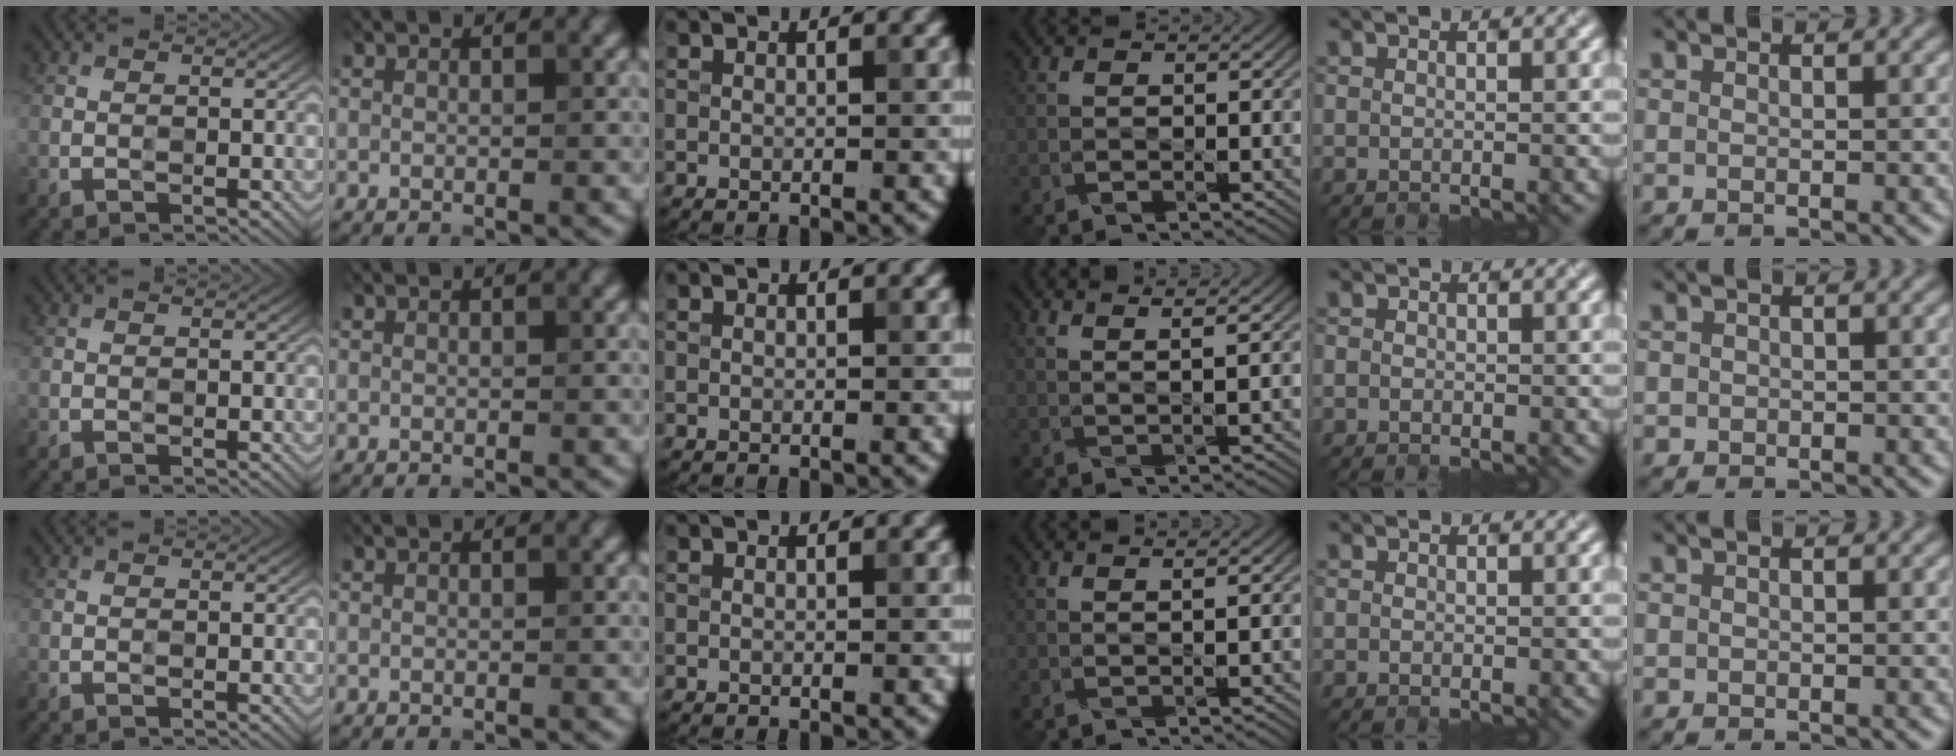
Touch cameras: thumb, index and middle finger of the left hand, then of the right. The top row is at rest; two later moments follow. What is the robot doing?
{"motion": "close", "object": "sandwich press"}